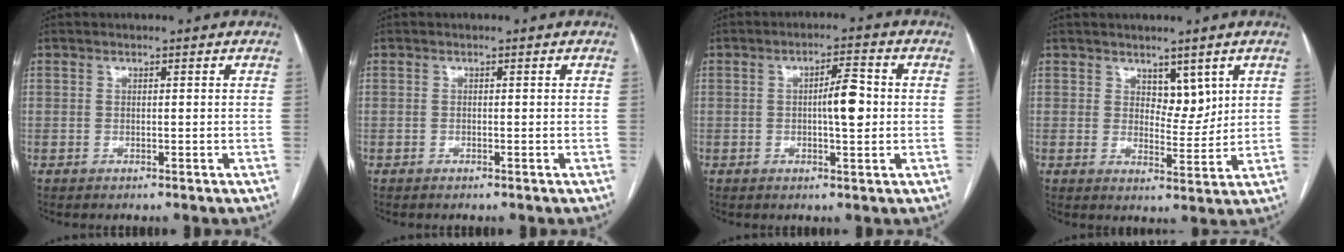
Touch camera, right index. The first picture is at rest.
{"total": 0.0}
{"total": 5.3, "force": [0.0, 1.1, 5.2], "torque": [-0.082, 0.008, -0.001]}
{"total": 4.4, "force": [2.4, 2.4, 2.9], "torque": [-0.037, -0.005, 0.042]}